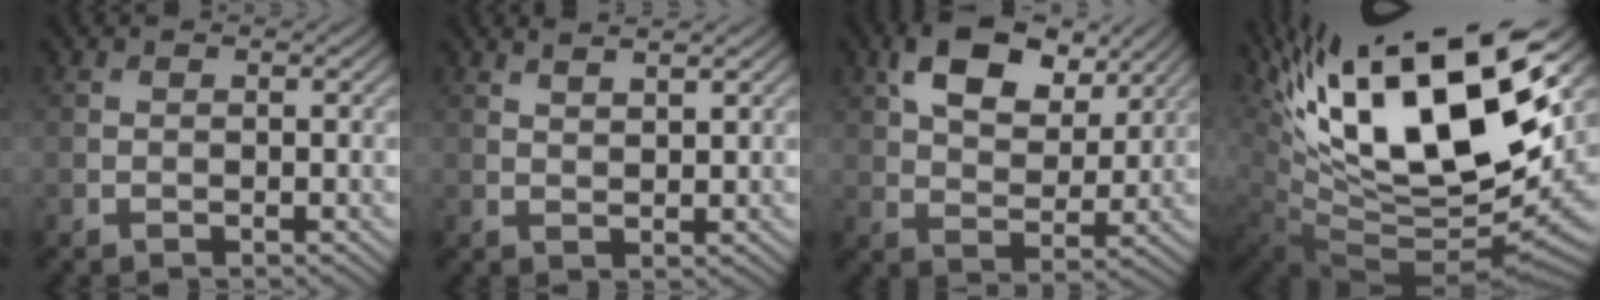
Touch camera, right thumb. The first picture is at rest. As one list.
[{"total": 2.1, "force": [1.7, 0.3, 1.3], "torque": [-0.018, 0.000, 0.028]}, {"total": 10.5, "force": [5.5, 5.7, 6.9], "torque": [-0.141, 0.006, 0.099]}, {"total": 18.5, "force": [8.3, 6.8, 15.1], "torque": [-0.273, 0.013, 0.146]}]